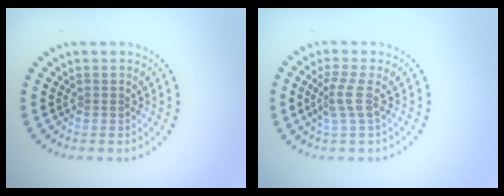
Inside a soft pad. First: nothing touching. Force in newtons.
{"total": 2.2, "press": 1.6, "slide": 1.5}